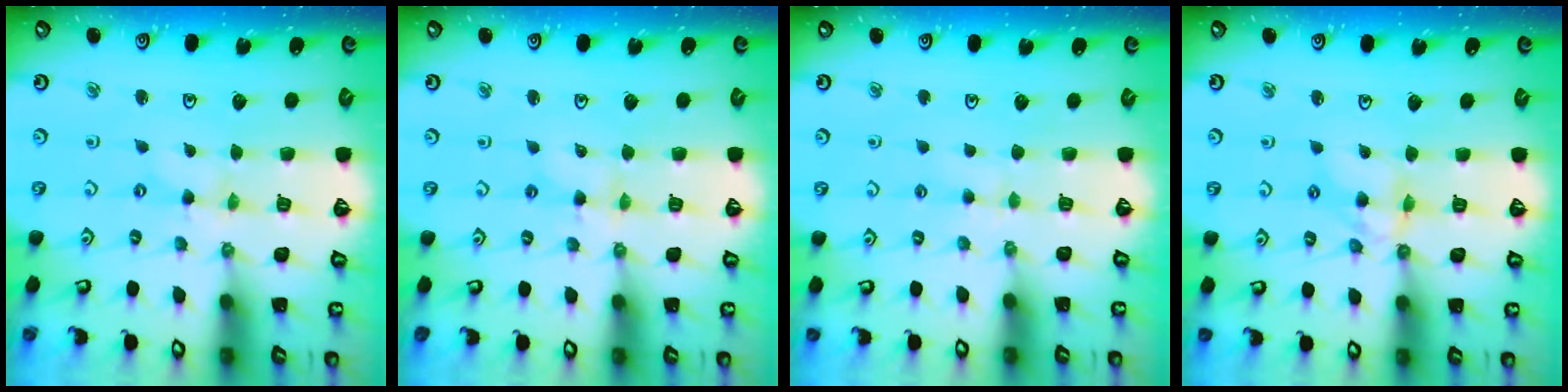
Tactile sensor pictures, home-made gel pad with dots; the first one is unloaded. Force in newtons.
{"total": 2.6, "press": 2.6, "slide": 0.2}
{"total": 3.0, "press": 3.0, "slide": 0.4}
{"total": 7.7, "press": 7.6, "slide": 0.8}